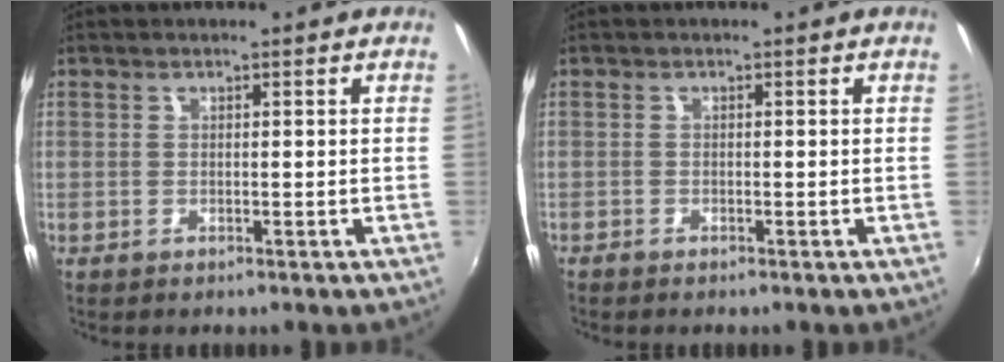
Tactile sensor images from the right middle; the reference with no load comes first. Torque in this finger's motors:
{"motor_torque": [-0.20, -0.11, -0.05, 0.00]}